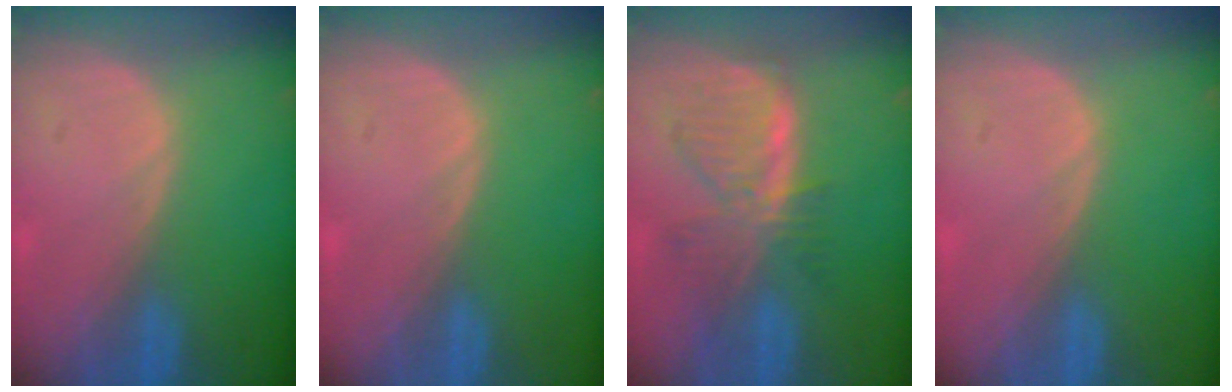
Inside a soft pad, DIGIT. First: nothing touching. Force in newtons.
{"total": 0.0}
{"total": 7.4, "press": 6.7, "slide": 3.0}
{"total": 0.0}